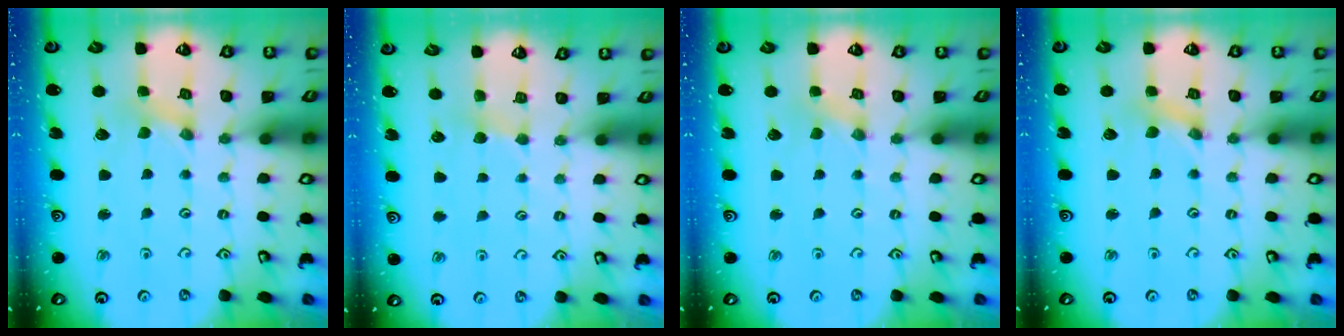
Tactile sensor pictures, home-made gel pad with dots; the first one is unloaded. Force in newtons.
{"total": 2.2, "press": 2.2, "slide": 0.3}
{"total": 0.0}
{"total": 0.9, "press": 0.9, "slide": 0.2}